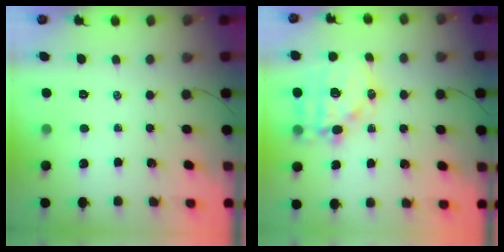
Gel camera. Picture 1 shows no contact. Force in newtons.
{"total": 15.6, "press": 15.2, "slide": 3.8}